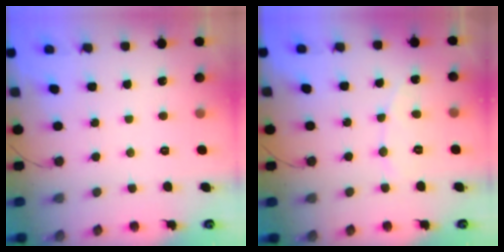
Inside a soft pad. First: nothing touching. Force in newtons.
{"total": 4.8, "press": 4.7, "slide": 0.4}